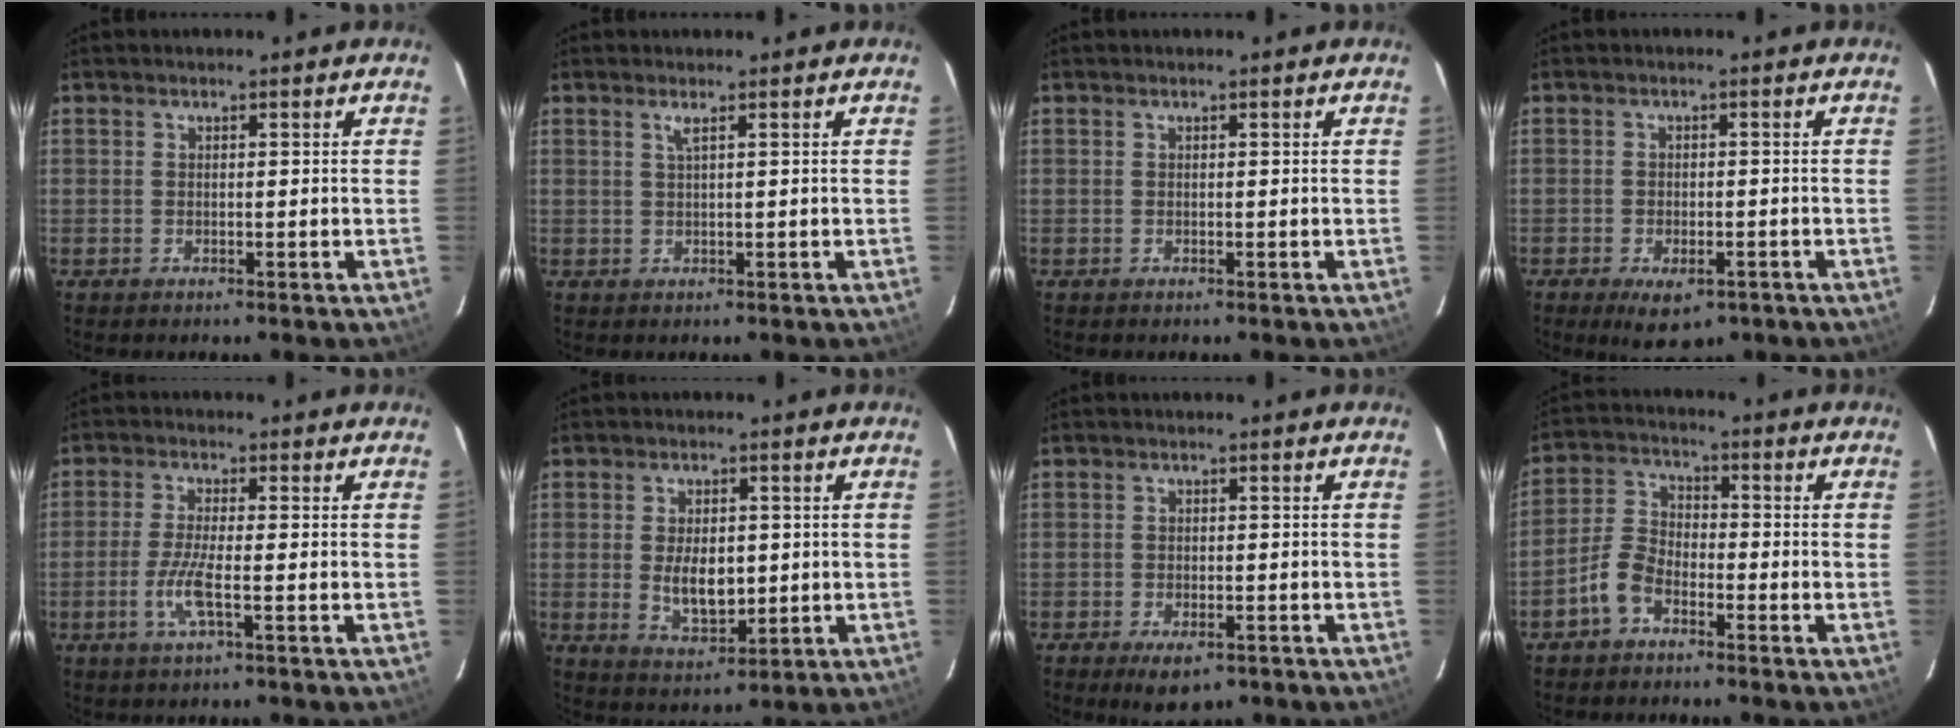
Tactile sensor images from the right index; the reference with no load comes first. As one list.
[{"total": 1.1, "force": [0.5, -0.3, 0.9], "torque": [-0.018, 0.000, 0.009]}, {"total": 0.0}, {"total": 6.3, "force": [-3.7, 3.2, 4.0], "torque": [-0.076, -0.013, -0.048]}, {"total": 5.5, "force": [-2.0, 0.5, 5.1], "torque": [-0.109, -0.006, -0.042]}, {"total": 7.5, "force": [-0.3, 4.2, 6.1], "torque": [-0.114, -0.008, 0.005]}, {"total": 5.6, "force": [-3.6, 2.6, 3.4], "torque": [-0.067, -0.010, -0.050]}, {"total": 5.9, "force": [-3.8, 3.1, 3.3], "torque": [-0.075, 0.018, -0.081]}]